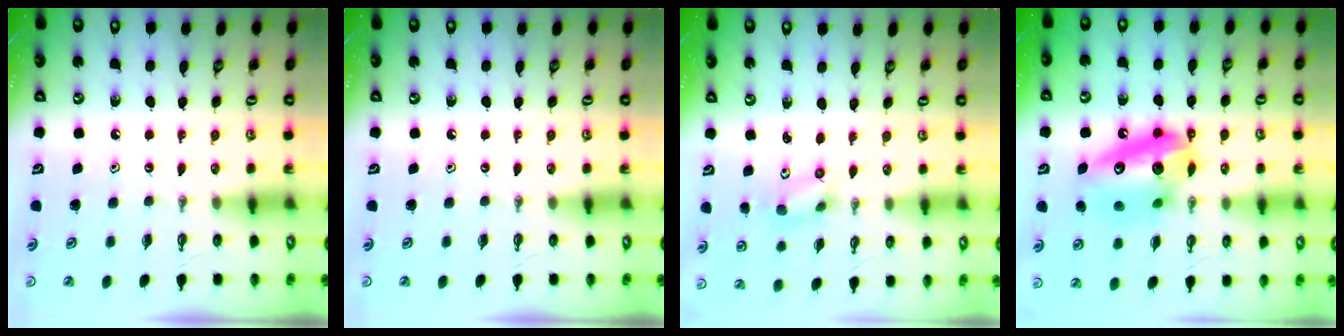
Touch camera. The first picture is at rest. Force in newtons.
{"total": 0.0}
{"total": 2.3, "press": 2.2, "slide": 0.8}
{"total": 15.5, "press": 15.4, "slide": 1.3}